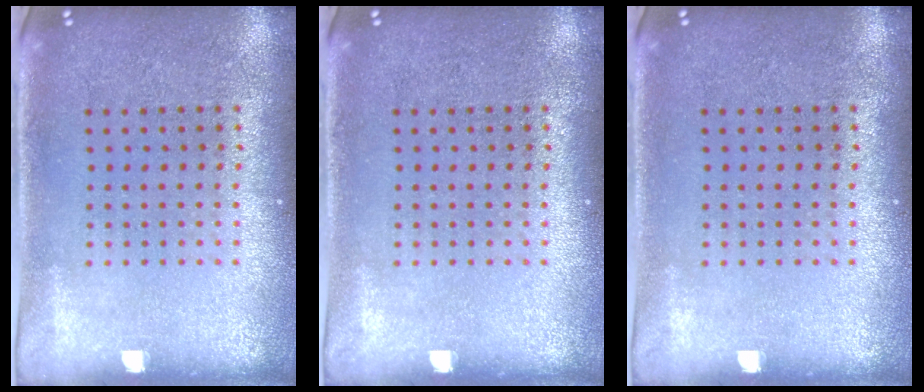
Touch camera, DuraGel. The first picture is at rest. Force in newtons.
{"total": 0.0}
{"total": 0.0}